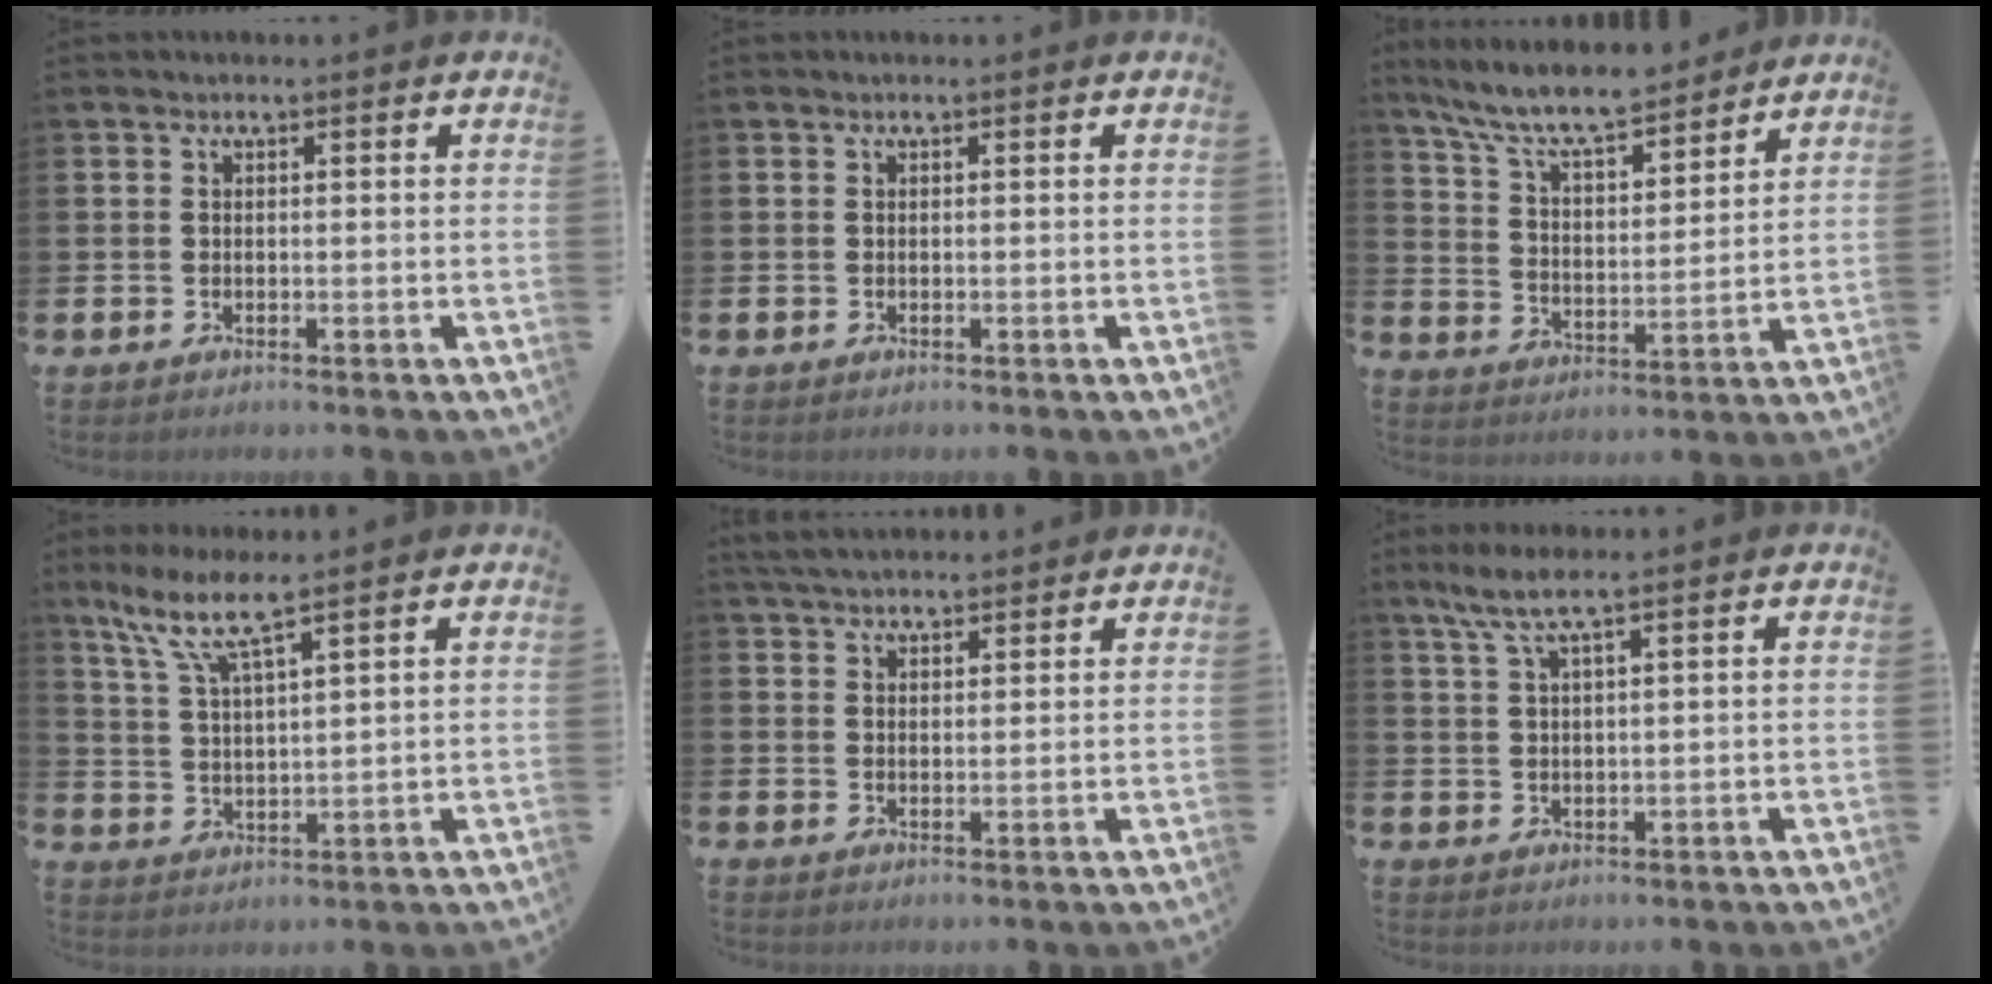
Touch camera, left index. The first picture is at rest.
{"total": 0.0}
{"total": 9.2, "force": [8.5, 1.7, 3.2], "torque": [-0.099, -0.052, 0.151]}
{"total": 7.1, "force": [5.6, 0.7, 4.3], "torque": [-0.108, -0.013, 0.098]}
{"total": 4.1, "force": [4.0, 0.8, 0.7], "torque": [-0.019, -0.014, 0.074]}
{"total": 4.7, "force": [3.1, 0.9, 3.4], "torque": [-0.080, 0.003, 0.058]}